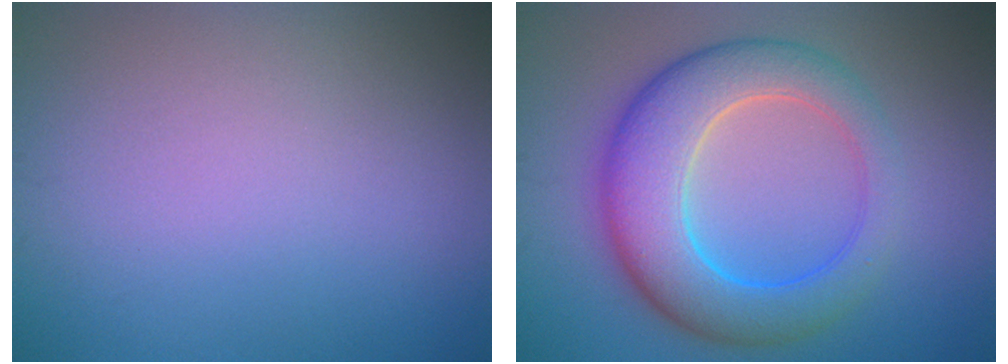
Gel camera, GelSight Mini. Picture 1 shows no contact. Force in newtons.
{"total": 8.1, "press": 8.1, "slide": 0.3}